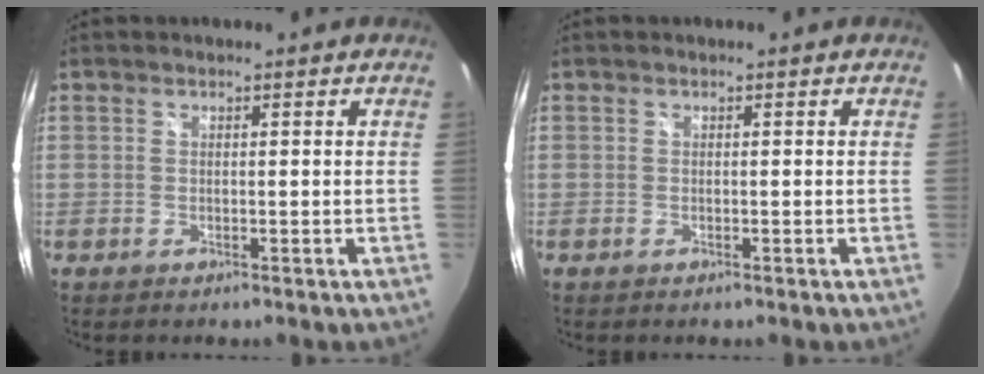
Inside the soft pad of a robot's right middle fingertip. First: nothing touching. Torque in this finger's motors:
{"motor_torque": [1.64, 0.05, 0.05, 0.01]}